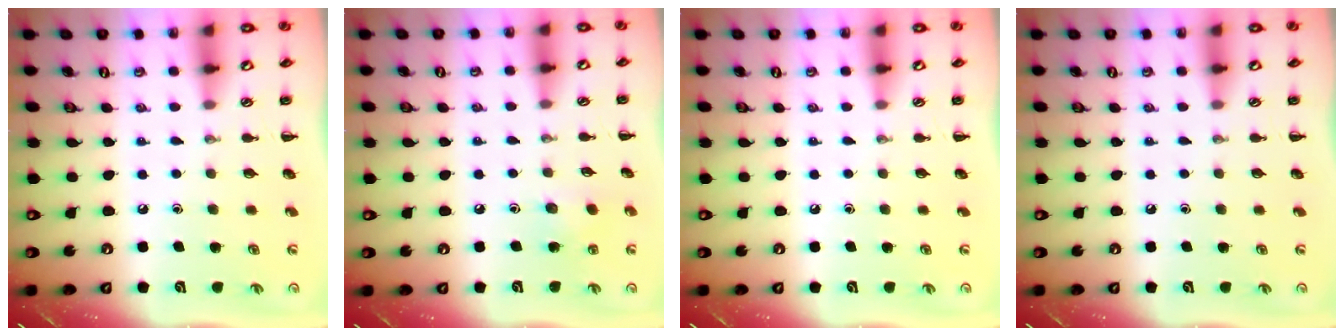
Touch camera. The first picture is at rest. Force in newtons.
{"total": 4.6, "press": 4.4, "slide": 1.4}
{"total": 0.0}
{"total": 0.0}